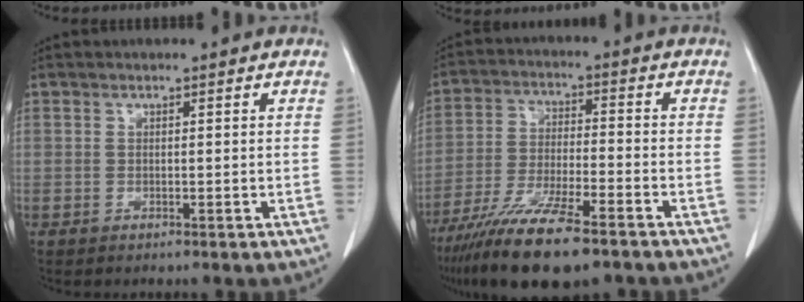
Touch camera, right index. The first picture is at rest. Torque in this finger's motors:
{"motor_torque": [1.07, -1.07, 0.74, 0.21]}